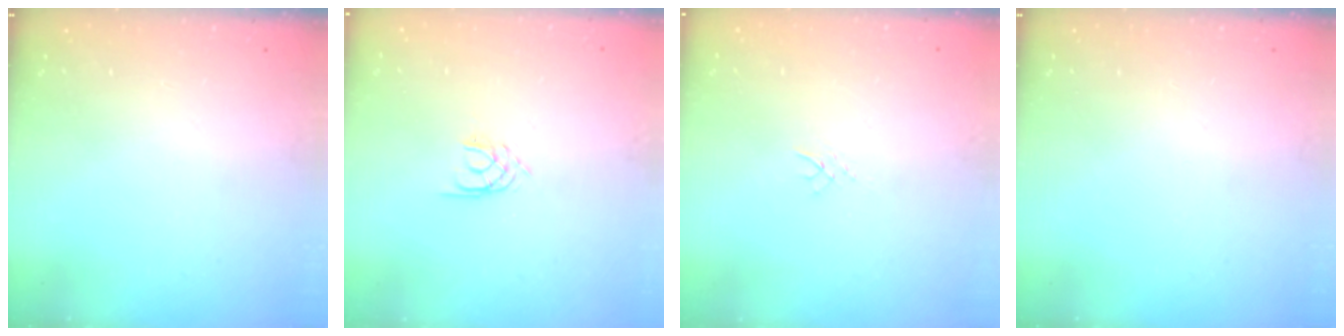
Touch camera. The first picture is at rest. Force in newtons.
{"total": 2.1, "press": 2.0, "slide": 0.3}
{"total": 3.1, "press": 3.0, "slide": 0.5}
{"total": 0.0}